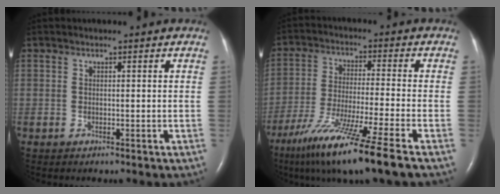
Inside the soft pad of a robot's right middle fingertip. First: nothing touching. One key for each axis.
{"total": 14.7, "fx": -10.0, "fy": -1.8, "fz": 10.7, "tx": -0.203, "ty": -0.060, "tz": -0.174}